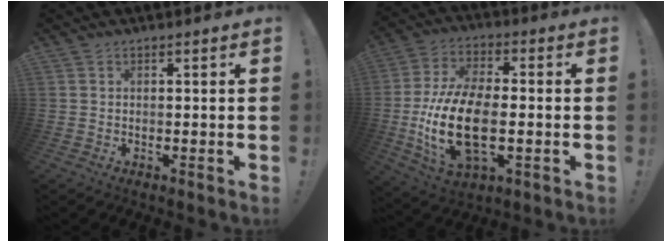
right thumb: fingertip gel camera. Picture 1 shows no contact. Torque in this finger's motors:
{"motor_torque": [0.08, 1.33, 1.51, -1.26, 0.71]}